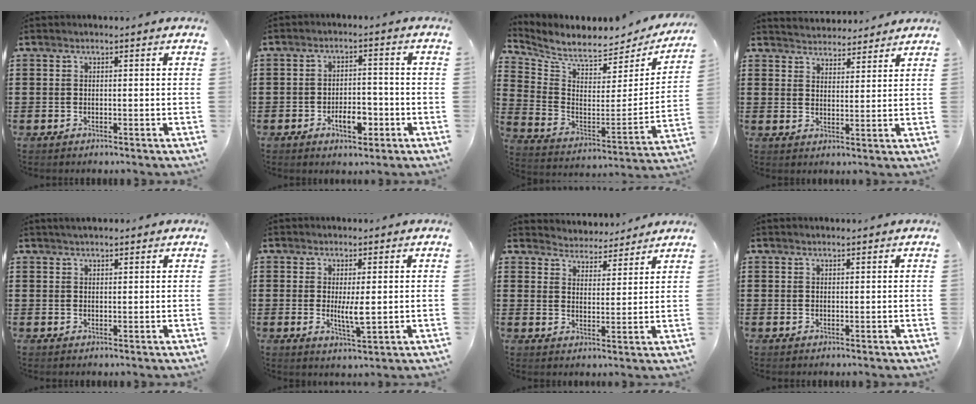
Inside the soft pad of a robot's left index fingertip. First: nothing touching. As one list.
[{"total": 5.0, "force": [-2.4, 2.5, 3.7], "torque": [-0.045, 0.002, -0.047]}, {"total": 5.8, "force": [5.4, 0.9, 1.6], "torque": [-0.065, -0.057, 0.091]}, {"total": 3.5, "force": [3.4, 0.3, -0.4], "torque": [-0.005, -0.016, 0.062]}, {"total": 1.7, "force": [1.5, 0.4, 0.5], "torque": [-0.012, 0.004, 0.029]}, {"total": 4.3, "force": [0.3, 0.9, 4.2], "torque": [-0.068, -0.006, 0.005]}, {"total": 4.1, "force": [4.0, 0.5, -0.5], "torque": [-0.012, -0.025, 0.069]}, {"total": 0.7, "force": [0.7, 0.1, 0.2], "torque": [-0.004, 0.000, 0.014]}]